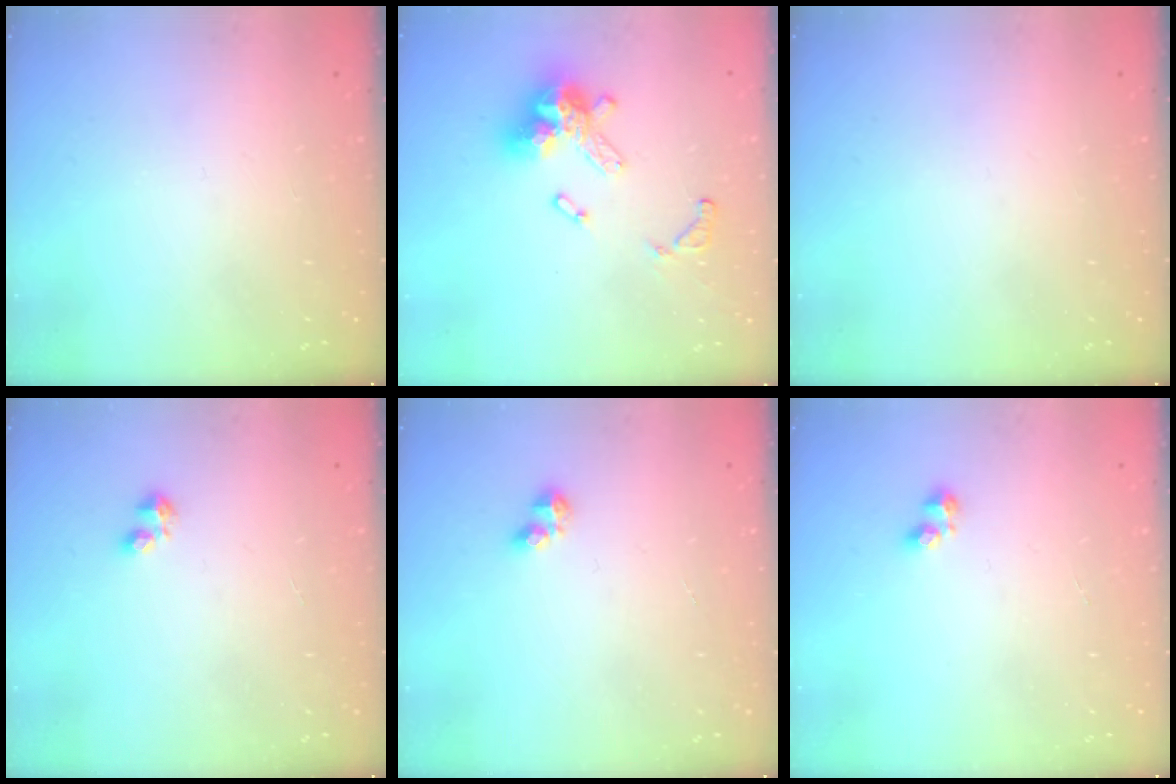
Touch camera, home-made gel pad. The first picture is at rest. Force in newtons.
{"total": 13.8, "press": 13.8, "slide": 1.0}
{"total": 0.0}
{"total": 2.4, "press": 2.3, "slide": 0.6}
{"total": 3.3, "press": 3.3, "slide": 0.4}
{"total": 2.4, "press": 2.3, "slide": 0.8}